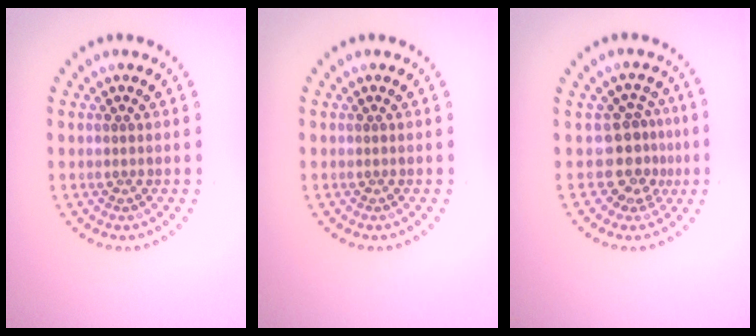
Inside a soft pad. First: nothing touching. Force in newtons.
{"total": 0.0}
{"total": 3.2, "press": 2.6, "slide": 2.0}